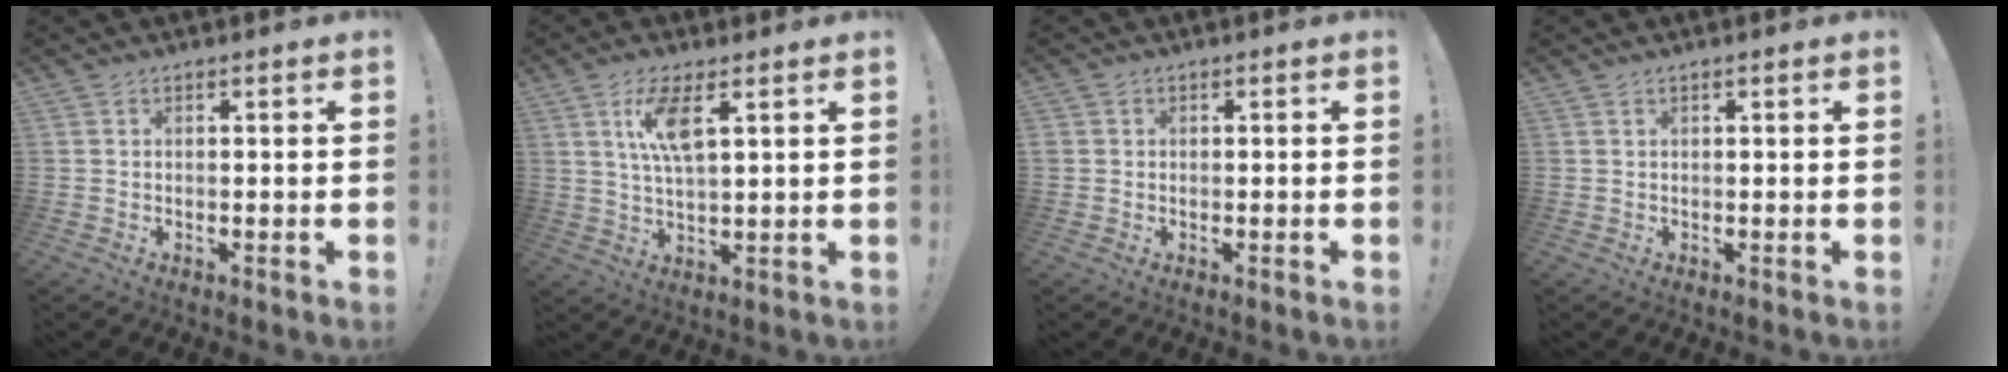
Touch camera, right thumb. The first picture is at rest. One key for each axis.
{"total": 9.3, "fx": 3.9, "fy": 2.8, "fz": 8.0, "tx": -0.145, "ty": -0.003, "tz": 0.066}
{"total": 0.8, "fx": -0.1, "fy": 0.7, "fz": 0.3, "tx": -0.006, "ty": 0.003, "tz": -0.002}
{"total": 0.0}